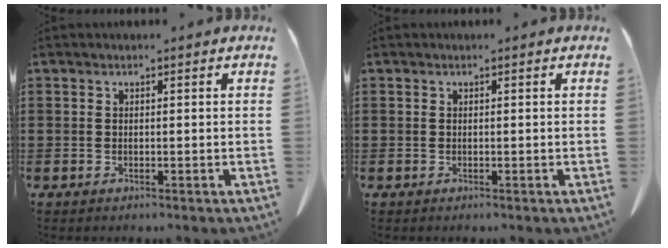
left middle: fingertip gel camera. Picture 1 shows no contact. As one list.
[{"total": 0.0}]